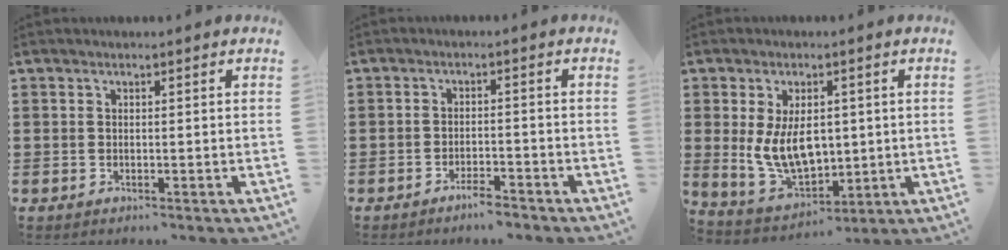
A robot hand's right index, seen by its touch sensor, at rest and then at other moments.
{"total": 2.6, "force": [-2.3, 0.3, 1.1], "torque": [-0.020, 0.004, -0.044]}
{"total": 9.0, "force": [0.8, 5.8, 6.9], "torque": [-0.148, 0.002, 0.011]}